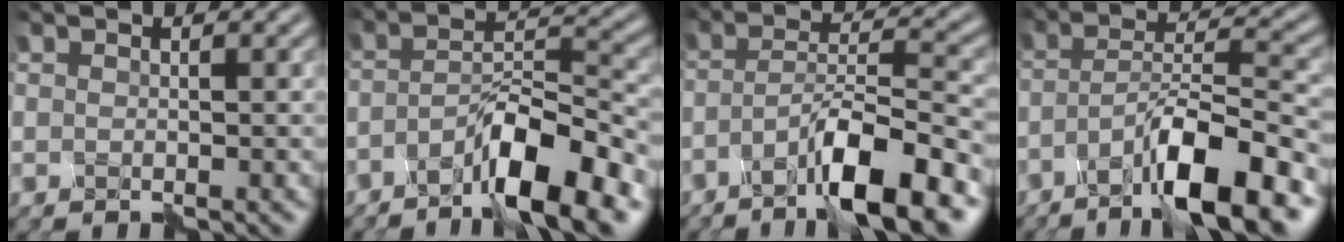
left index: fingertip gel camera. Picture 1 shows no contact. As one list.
[{"total": 7.5, "force": [-4.9, 1.3, 5.5], "torque": [-0.095, 0.008, -0.088]}, {"total": 7.9, "force": [-5.2, 1.1, 5.9], "torque": [-0.101, 0.009, -0.093]}, {"total": 8.9, "force": [-5.9, 1.3, 6.5], "torque": [-0.110, 0.012, -0.106]}]